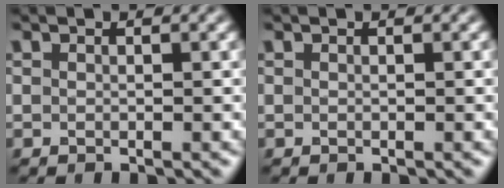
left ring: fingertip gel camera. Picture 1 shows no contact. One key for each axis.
{"total": 0.0}